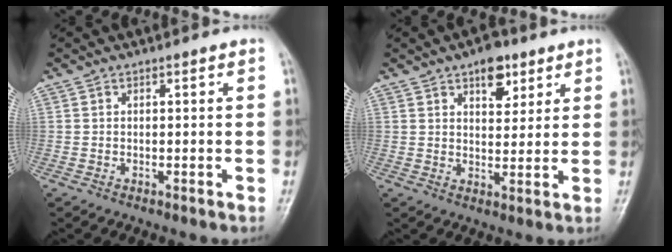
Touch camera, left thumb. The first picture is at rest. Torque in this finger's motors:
{"motor_torque": [1.03, 0.57, 0.53, -0.38, 0.01]}